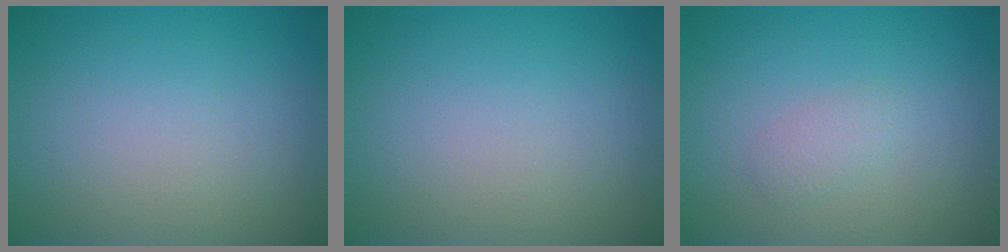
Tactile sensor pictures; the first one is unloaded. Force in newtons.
{"total": 0.0}
{"total": 1.2, "press": 1.2, "slide": 0.0}